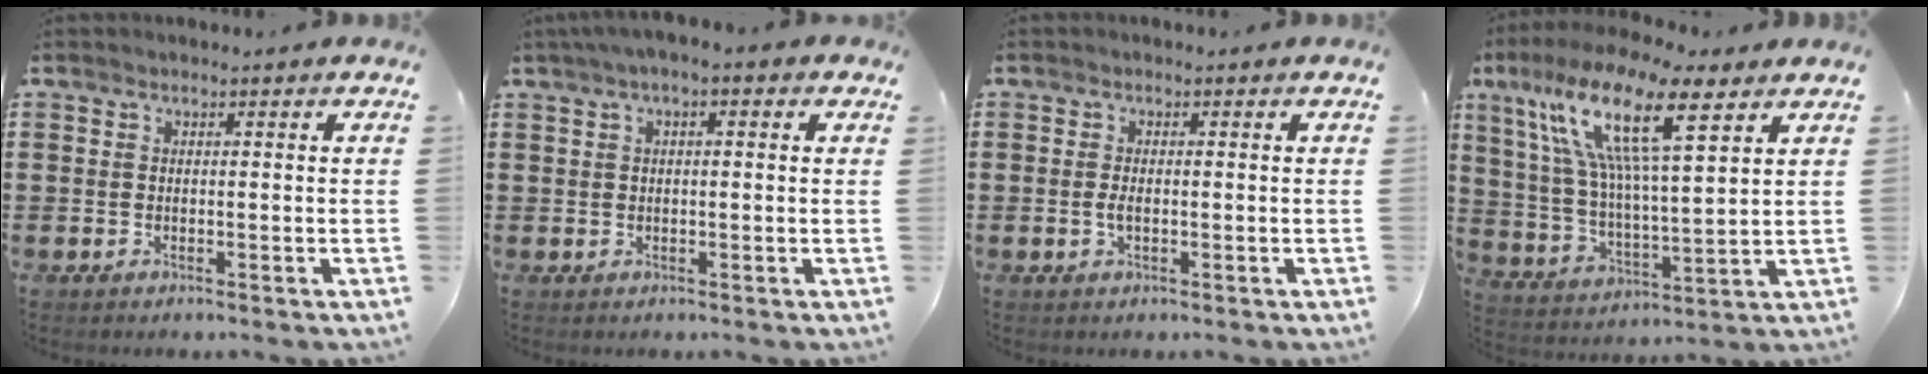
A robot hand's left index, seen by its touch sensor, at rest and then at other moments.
{"total": 2.2, "force": [0.3, 0.6, 2.1], "torque": [-0.039, 0.004, 0.003]}
{"total": 1.5, "force": [-0.3, 0.6, 1.3], "torque": [-0.033, -0.002, -0.009]}
{"total": 15.7, "force": [9.3, 3.6, 12.1], "torque": [-0.253, -0.029, 0.155]}